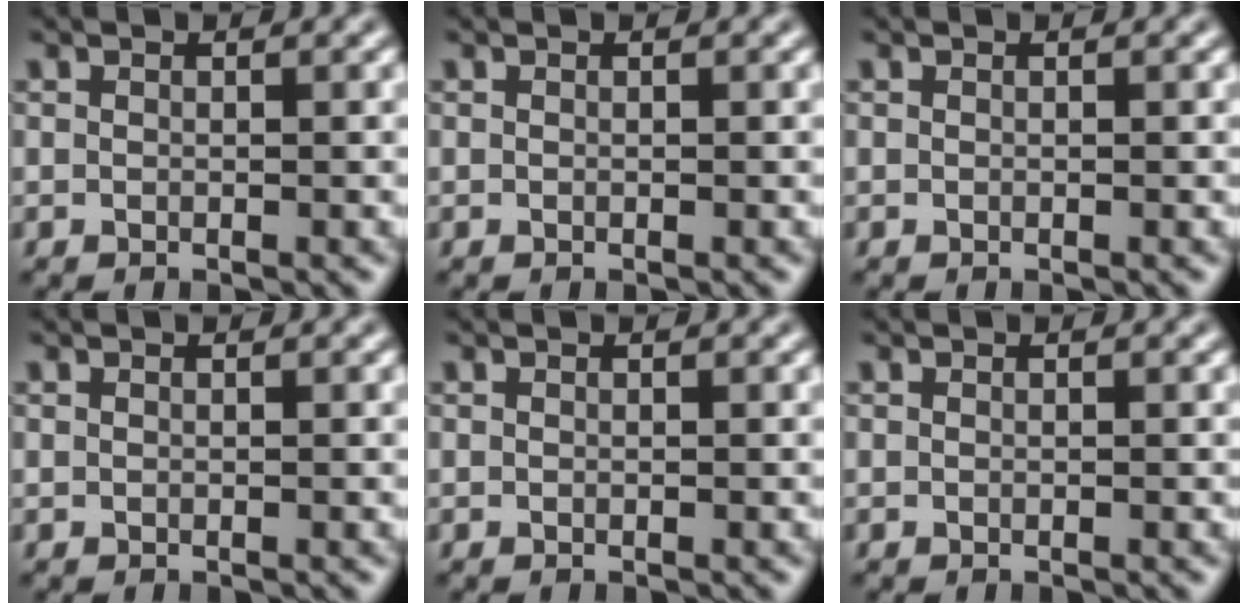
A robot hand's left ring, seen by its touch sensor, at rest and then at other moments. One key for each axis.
{"total": 0.0}
{"total": 0.0}
{"total": 0.0}
{"total": 0.0}
{"total": 0.0}